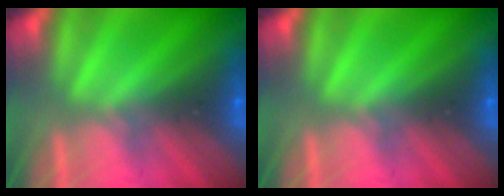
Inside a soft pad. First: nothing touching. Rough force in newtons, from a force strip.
{"total": 0.0}